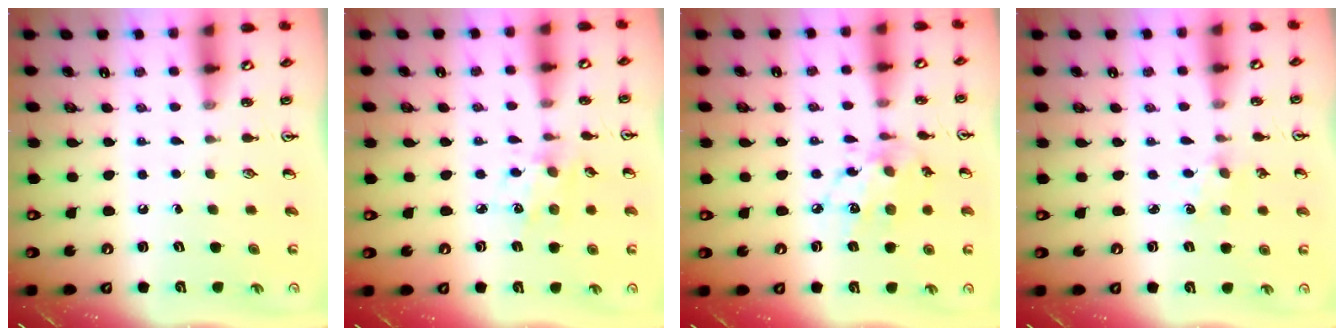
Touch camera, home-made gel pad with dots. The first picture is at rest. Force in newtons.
{"total": 4.2, "press": 4.1, "slide": 1.0}
{"total": 11.3, "press": 11.3, "slide": 0.9}
{"total": 1.4, "press": 1.4, "slide": 0.2}